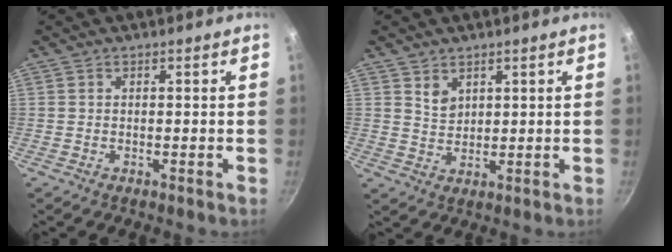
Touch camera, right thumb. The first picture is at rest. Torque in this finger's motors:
{"motor_torque": [-0.06, -0.13, 0.01, 0.21, -0.02]}